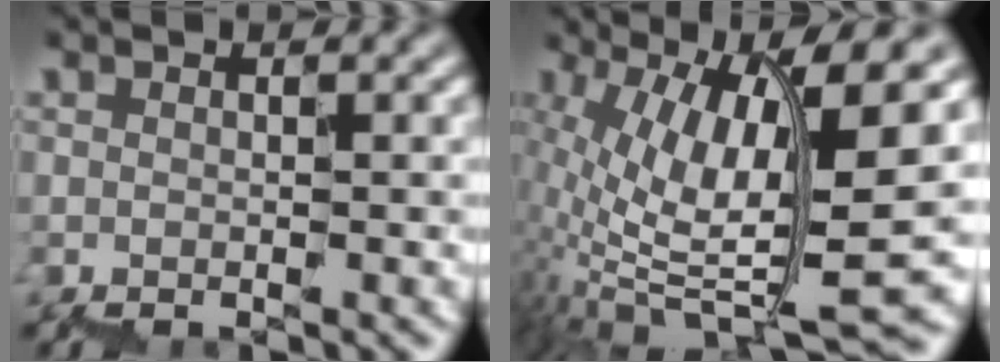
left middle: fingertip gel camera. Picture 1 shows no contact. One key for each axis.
{"total": 11.8, "fx": 1.5, "fy": 3.3, "fz": 11.2, "tx": -0.214, "ty": 0.008, "tz": 0.045}